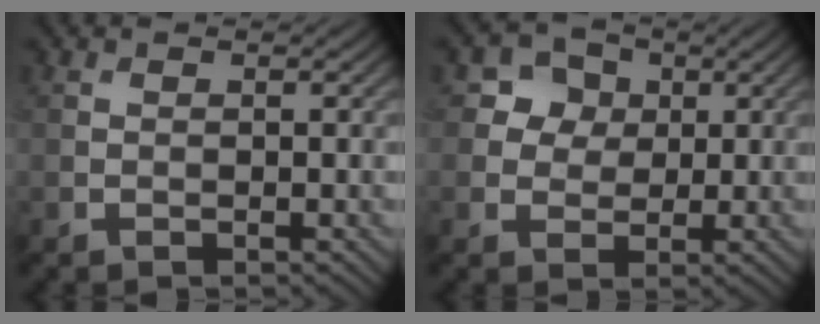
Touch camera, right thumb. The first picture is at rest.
{"total": 4.2, "force": [1.3, 3.8, 1.4], "torque": [-0.036, -0.001, 0.014]}